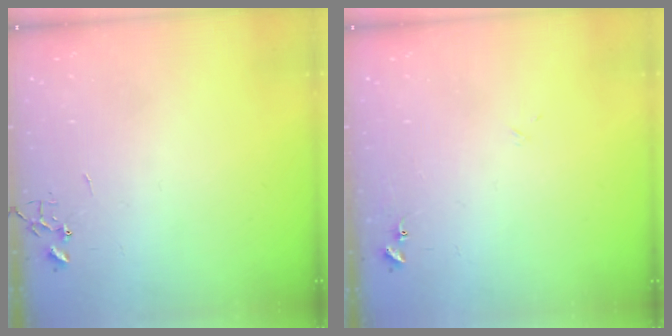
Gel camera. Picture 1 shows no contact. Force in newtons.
{"total": 7.8, "press": 7.8, "slide": 0.6}